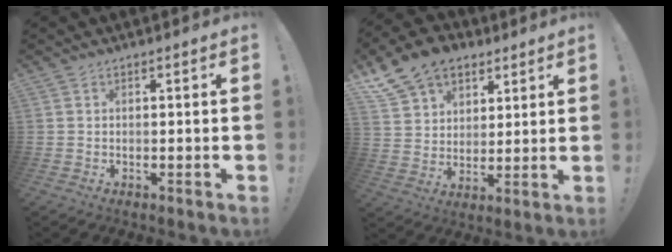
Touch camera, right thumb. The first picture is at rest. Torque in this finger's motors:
{"motor_torque": [-0.13, 0.93, 0.75, 0.64, 0.21]}